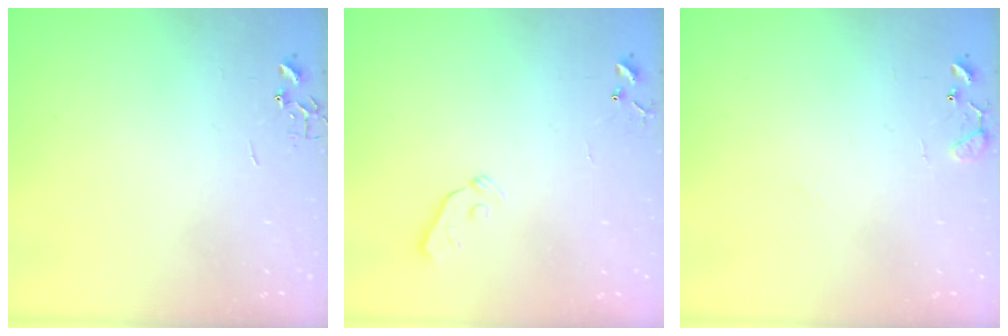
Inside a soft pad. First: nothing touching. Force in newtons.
{"total": 3.8, "press": 3.7, "slide": 0.7}
{"total": 8.4, "press": 8.4, "slide": 0.7}